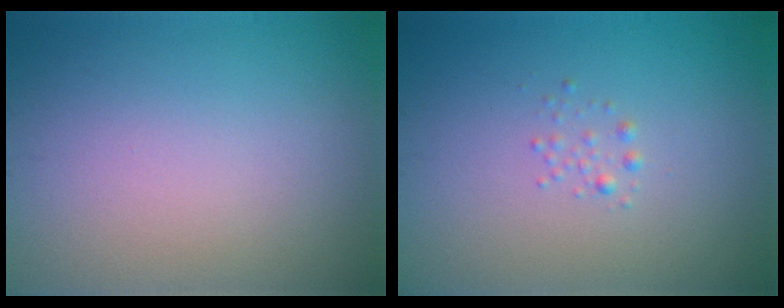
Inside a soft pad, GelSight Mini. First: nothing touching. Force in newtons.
{"total": 0.7, "press": 0.7, "slide": 0.0}